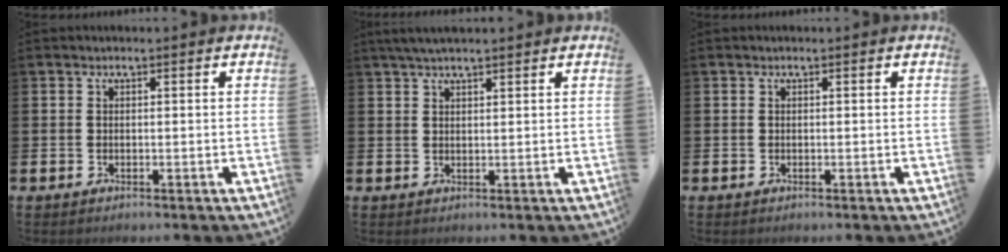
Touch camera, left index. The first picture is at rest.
{"total": 2.8, "force": [2.3, 0.4, 1.4], "torque": [-0.024, 0.000, 0.041]}
{"total": 0.0}